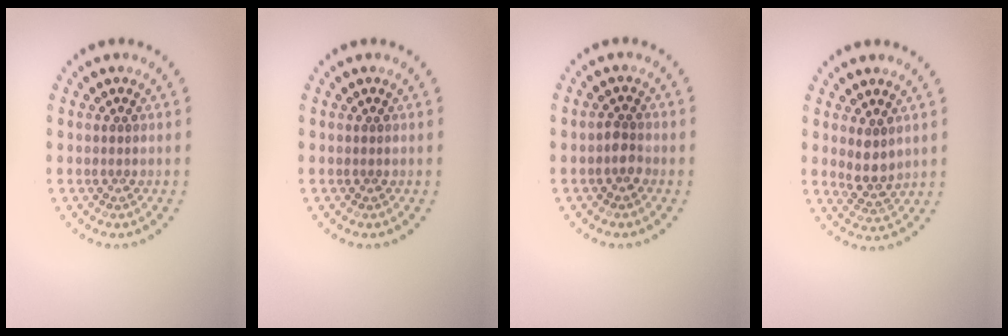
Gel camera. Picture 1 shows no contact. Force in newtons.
{"total": 0.0}
{"total": 1.5, "press": 1.2, "slide": 0.8}
{"total": 2.3, "press": 2.0, "slide": 1.1}